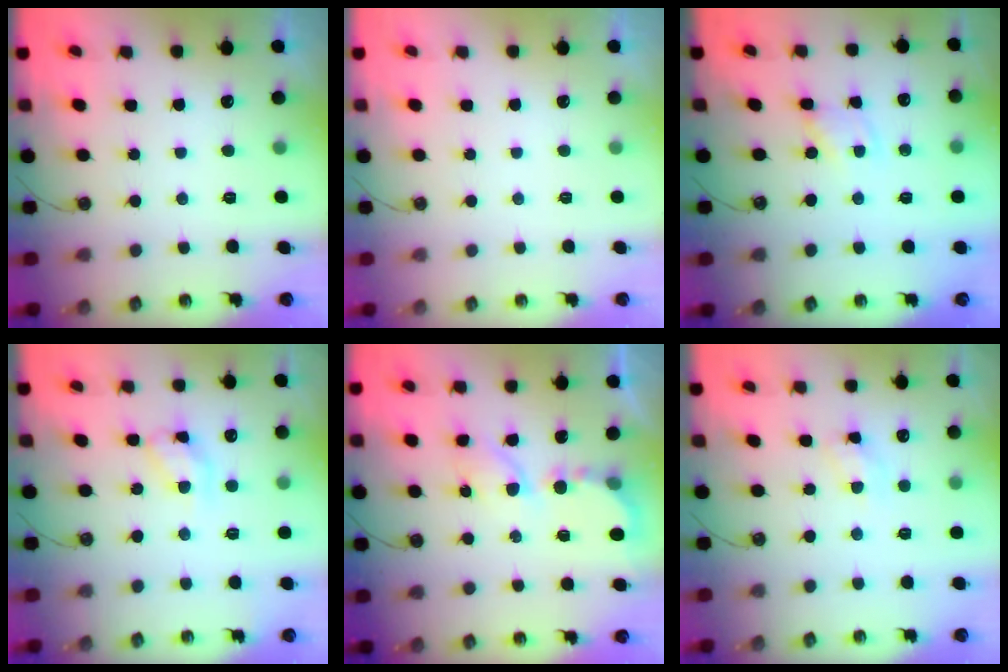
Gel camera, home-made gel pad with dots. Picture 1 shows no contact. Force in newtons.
{"total": 0.0}
{"total": 1.7, "press": 1.7, "slide": 0.1}
{"total": 9.9, "press": 9.9, "slide": 0.4}
{"total": 6.3, "press": 6.2, "slide": 0.7}
{"total": 5.9, "press": 5.9, "slide": 0.7}